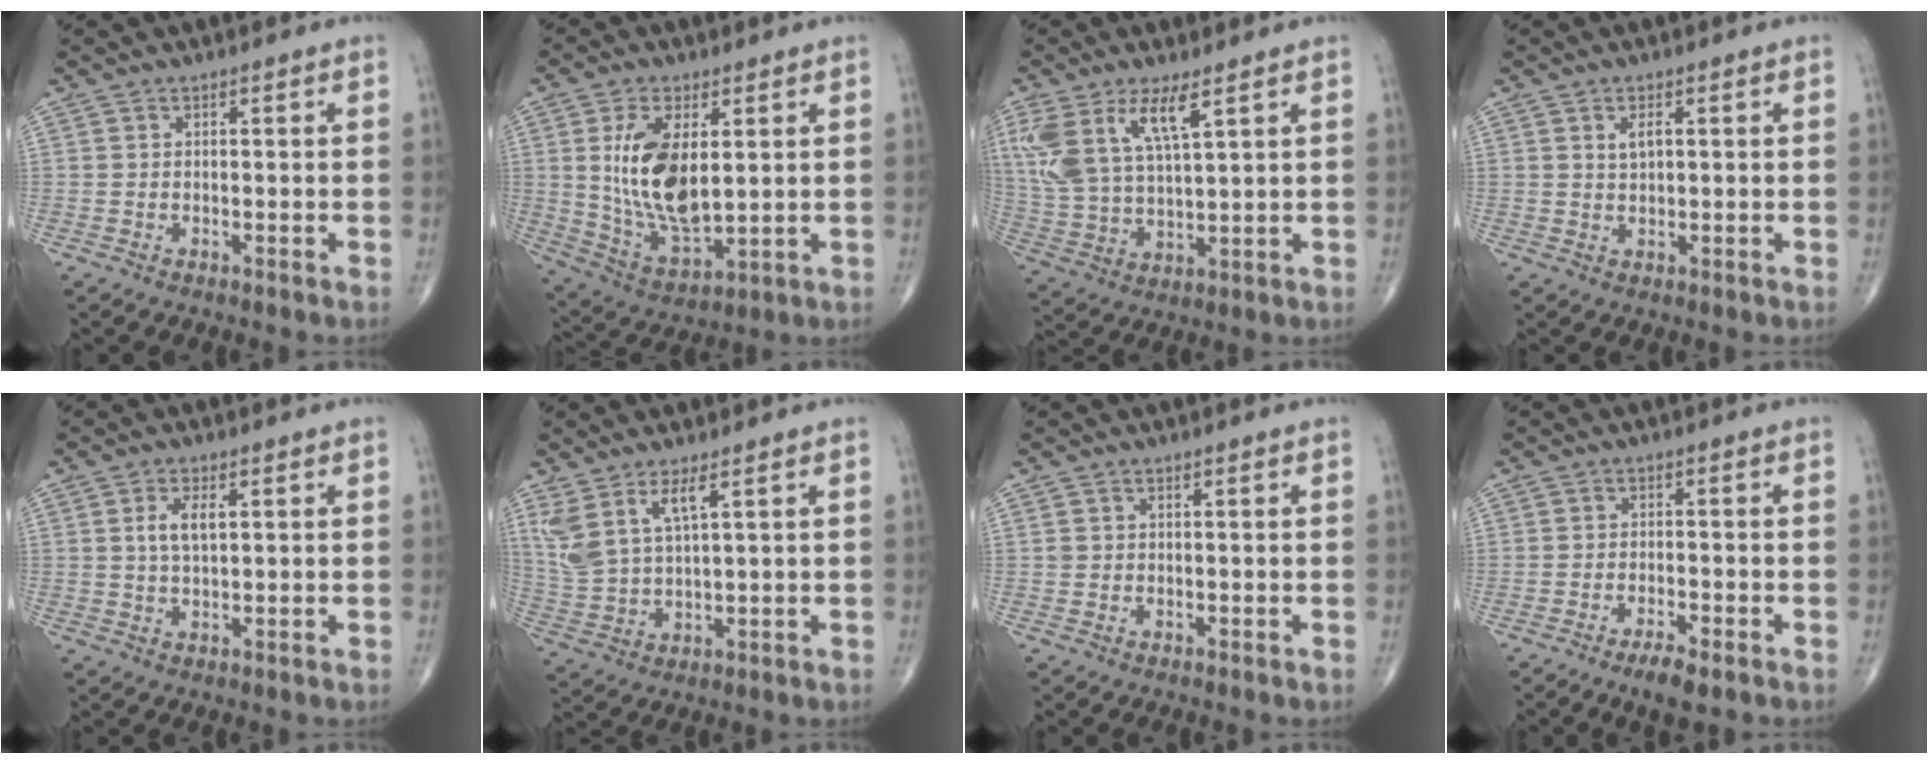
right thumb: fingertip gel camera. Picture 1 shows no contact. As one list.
[{"total": 14.7, "force": [2.5, 7.3, 12.5], "torque": [-0.230, -0.023, 0.062]}, {"total": 13.8, "force": [6.7, 5.2, 10.9], "torque": [-0.234, -0.018, 0.139]}, {"total": 2.4, "force": [0.8, 1.2, 1.9], "torque": [-0.032, -0.003, 0.015]}, {"total": 4.5, "force": [1.2, 2.1, 3.8], "torque": [-0.074, -0.001, 0.023]}, {"total": 8.5, "force": [4.5, 2.7, 6.7], "torque": [-0.154, -0.019, 0.102]}, {"total": 0.7, "force": [0.1, 0.7, 0.2], "torque": [0.000, 0.003, 0.004]}, {"total": 4.0, "force": [-2.7, 0.8, 2.9], "torque": [-0.055, 0.006, -0.045]}]